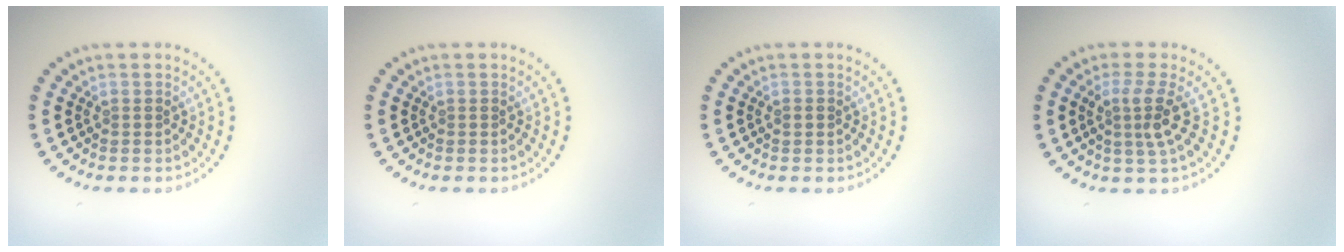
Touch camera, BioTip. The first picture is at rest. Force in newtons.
{"total": 0.0}
{"total": 0.8, "press": 0.8, "slide": 0.1}
{"total": 2.8, "press": 2.0, "slide": 1.9}